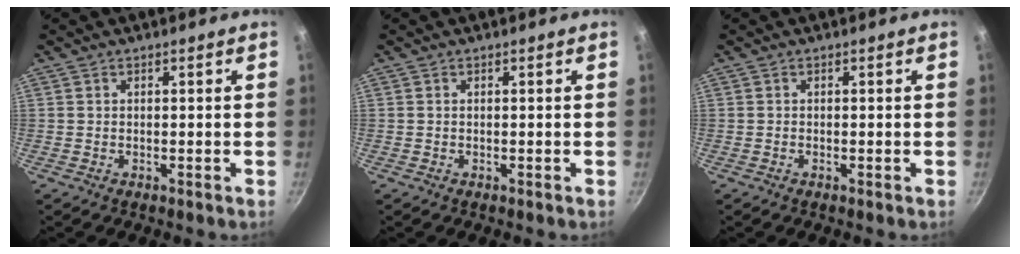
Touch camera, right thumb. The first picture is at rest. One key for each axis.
{"total": 0.0}
{"total": 0.0}